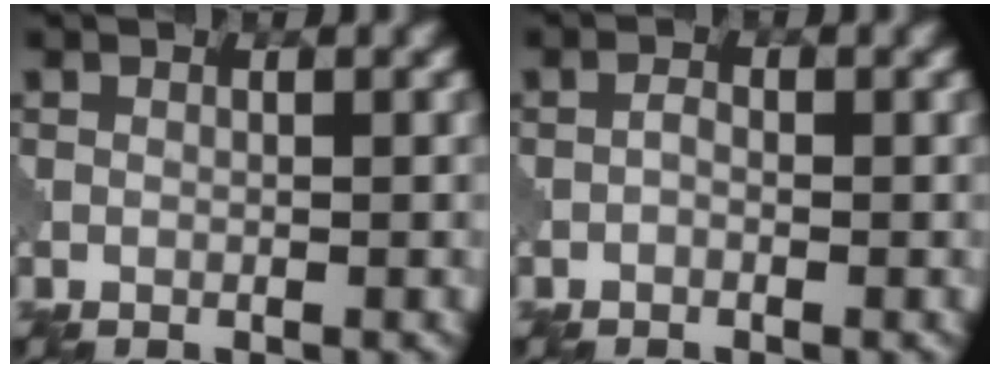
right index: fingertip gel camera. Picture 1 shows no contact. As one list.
[{"total": 0.8, "force": [-0.4, 0.4, 0.6], "torque": [-0.011, 0.003, -0.010]}]